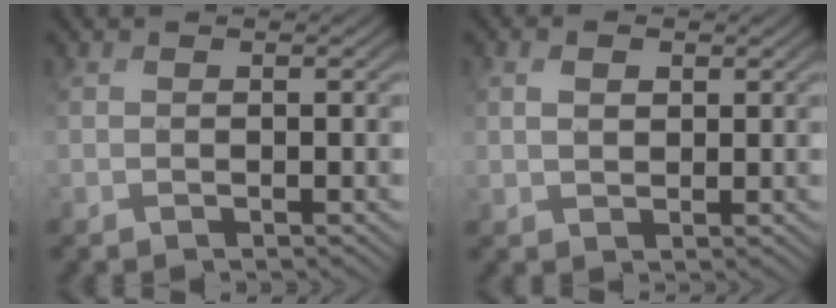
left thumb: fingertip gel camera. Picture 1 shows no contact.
{"total": 1.6, "force": [1.2, 1.1, 0.2], "torque": [-0.009, 0.007, 0.026]}